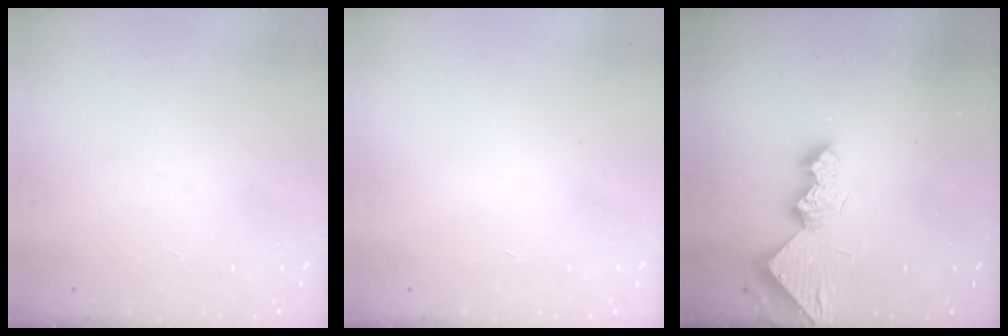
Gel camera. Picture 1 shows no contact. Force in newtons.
{"total": 0.0}
{"total": 9.5, "press": 9.5, "slide": 0.9}